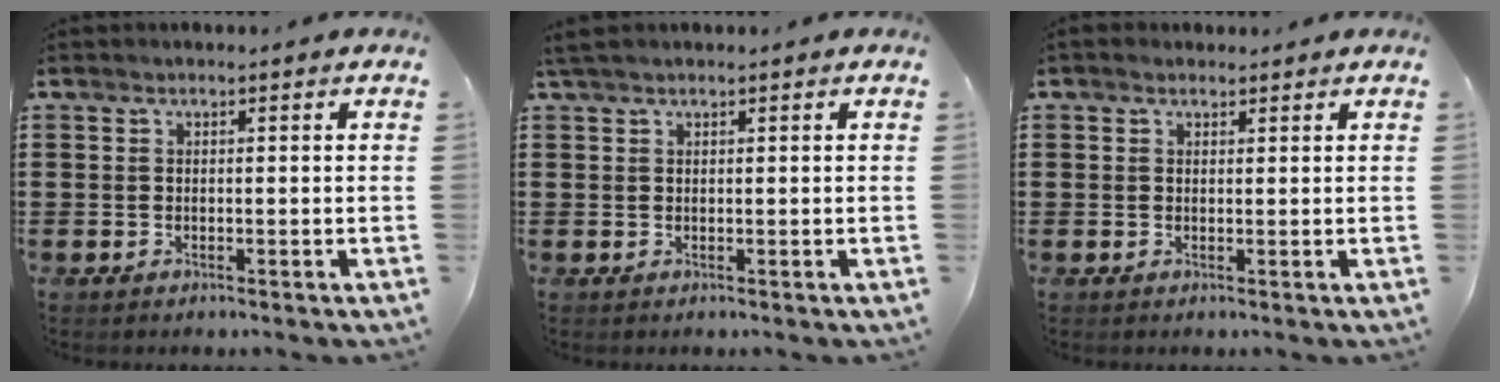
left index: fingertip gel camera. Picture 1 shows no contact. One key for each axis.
{"total": 1.2, "fx": 0.9, "fy": 0.2, "fz": 0.7, "tx": -0.016, "ty": 0.001, "tz": 0.017}
{"total": 1.0, "fx": 0.8, "fy": 0.5, "fz": 0.2, "tx": -0.005, "ty": 0.005, "tz": 0.016}